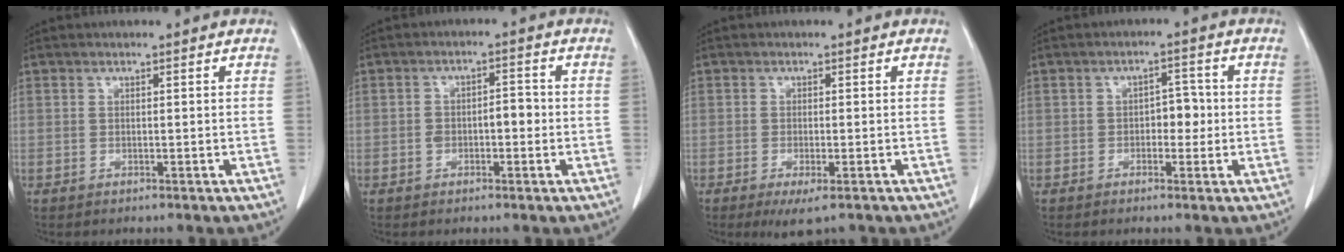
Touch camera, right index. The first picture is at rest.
{"total": 3.7, "force": [-0.6, 1.9, 3.1], "torque": [-0.052, 0.018, -0.008]}
{"total": 3.9, "force": [-2.4, 0.9, 2.9], "torque": [-0.043, -0.009, -0.034]}
{"total": 3.4, "force": [-0.4, 2.0, 2.7], "torque": [-0.030, 0.009, -0.006]}